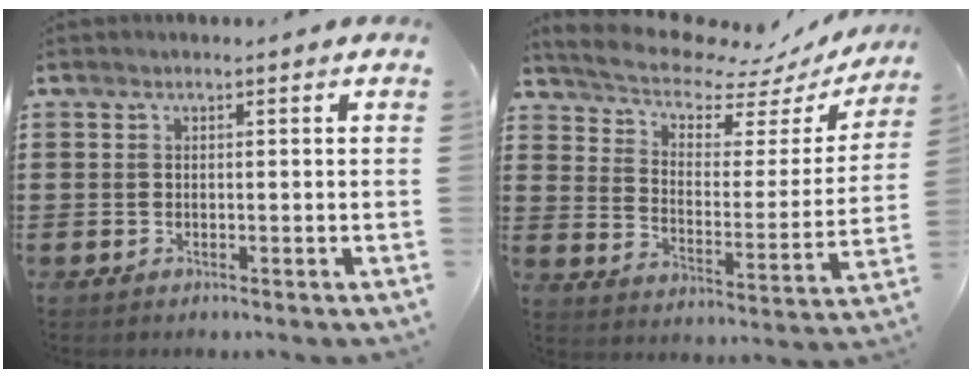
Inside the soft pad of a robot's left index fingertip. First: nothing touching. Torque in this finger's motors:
{"motor_torque": [2.14, 0.00, 0.36, 0.08]}